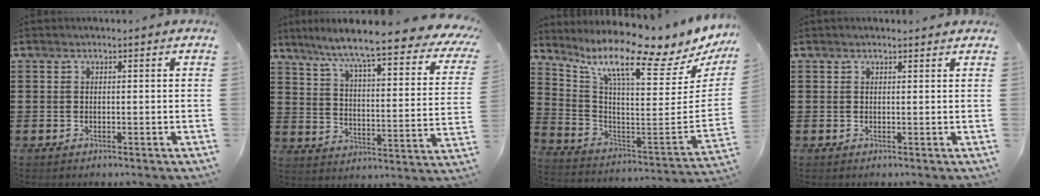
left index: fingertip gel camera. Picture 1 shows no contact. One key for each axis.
{"total": 8.8, "fx": 7.1, "fy": -0.3, "fz": 5.2, "tx": -0.118, "ty": -0.056, "tz": 0.110}
{"total": 10.5, "fx": 7.7, "fy": 0.3, "fz": 7.1, "tx": -0.148, "ty": -0.081, "tz": 0.116}
{"total": 0.8, "fx": 0.7, "fy": 0.3, "fz": 0.3, "tx": -0.007, "ty": 0.002, "tz": 0.013}